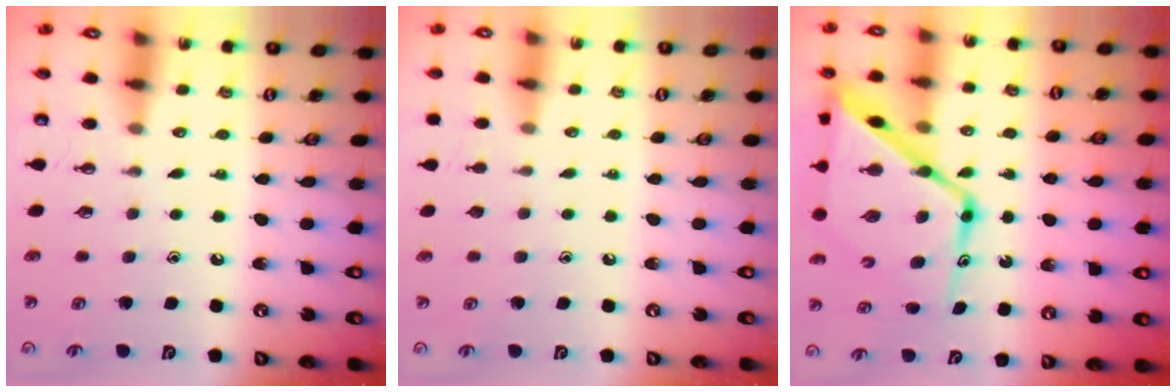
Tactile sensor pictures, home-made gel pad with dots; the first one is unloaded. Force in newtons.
{"total": 0.0}
{"total": 20.0, "press": 19.9, "slide": 2.0}